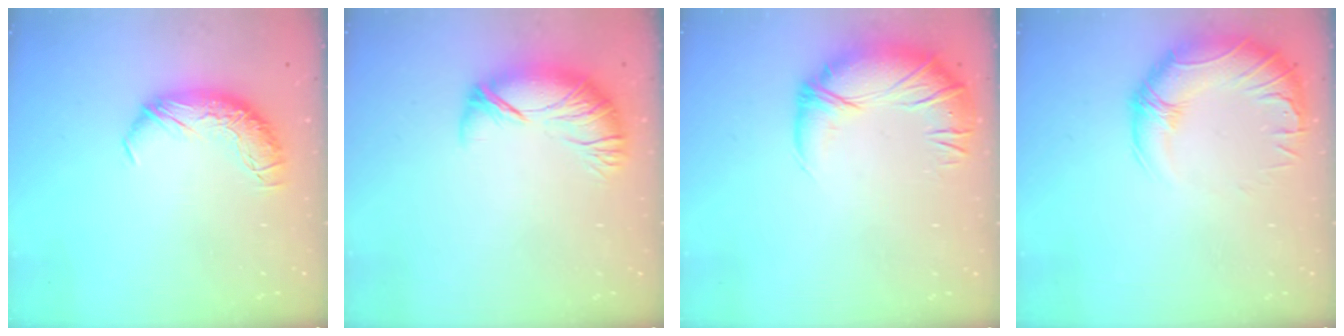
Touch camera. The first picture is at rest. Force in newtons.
{"total": 2.5, "press": 1.6, "slide": 1.9}
{"total": 2.9, "press": 0.4, "slide": 2.9}
{"total": 3.2, "press": 0.3, "slide": 3.2}